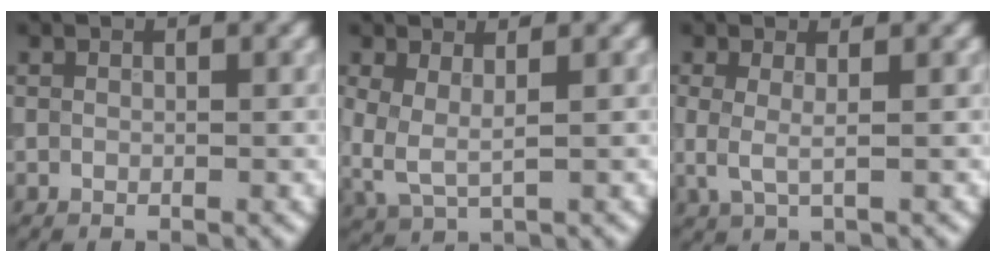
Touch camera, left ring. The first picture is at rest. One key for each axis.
{"total": 2.8, "fx": 0.6, "fy": 1.3, "fz": 2.4, "tx": -0.065, "ty": -0.005, "tz": 0.010}
{"total": 1.6, "fx": 0.2, "fy": 0.4, "fz": 1.5, "tx": -0.032, "ty": -0.007, "tz": 0.004}